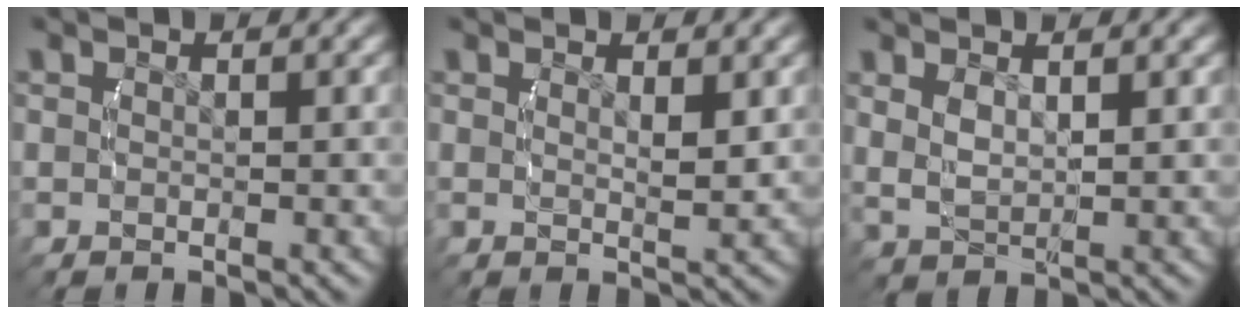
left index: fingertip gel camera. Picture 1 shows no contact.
{"total": 1.2, "force": [0.9, -0.3, 0.7], "torque": [-0.010, -0.011, 0.017]}
{"total": 2.7, "force": [1.3, 1.5, 1.9], "torque": [-0.038, -0.001, 0.027]}